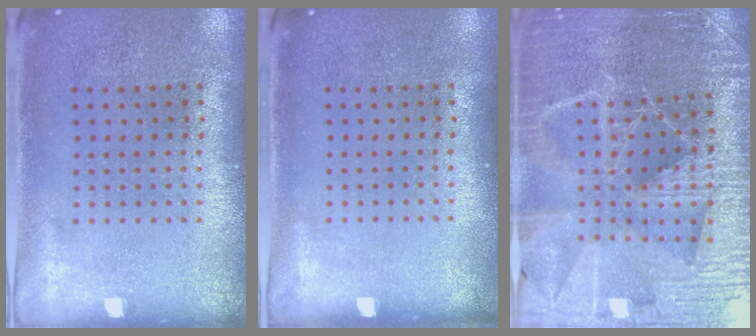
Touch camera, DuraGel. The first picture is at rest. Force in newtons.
{"total": 0.0}
{"total": 4.9, "press": 4.5, "slide": 1.8}